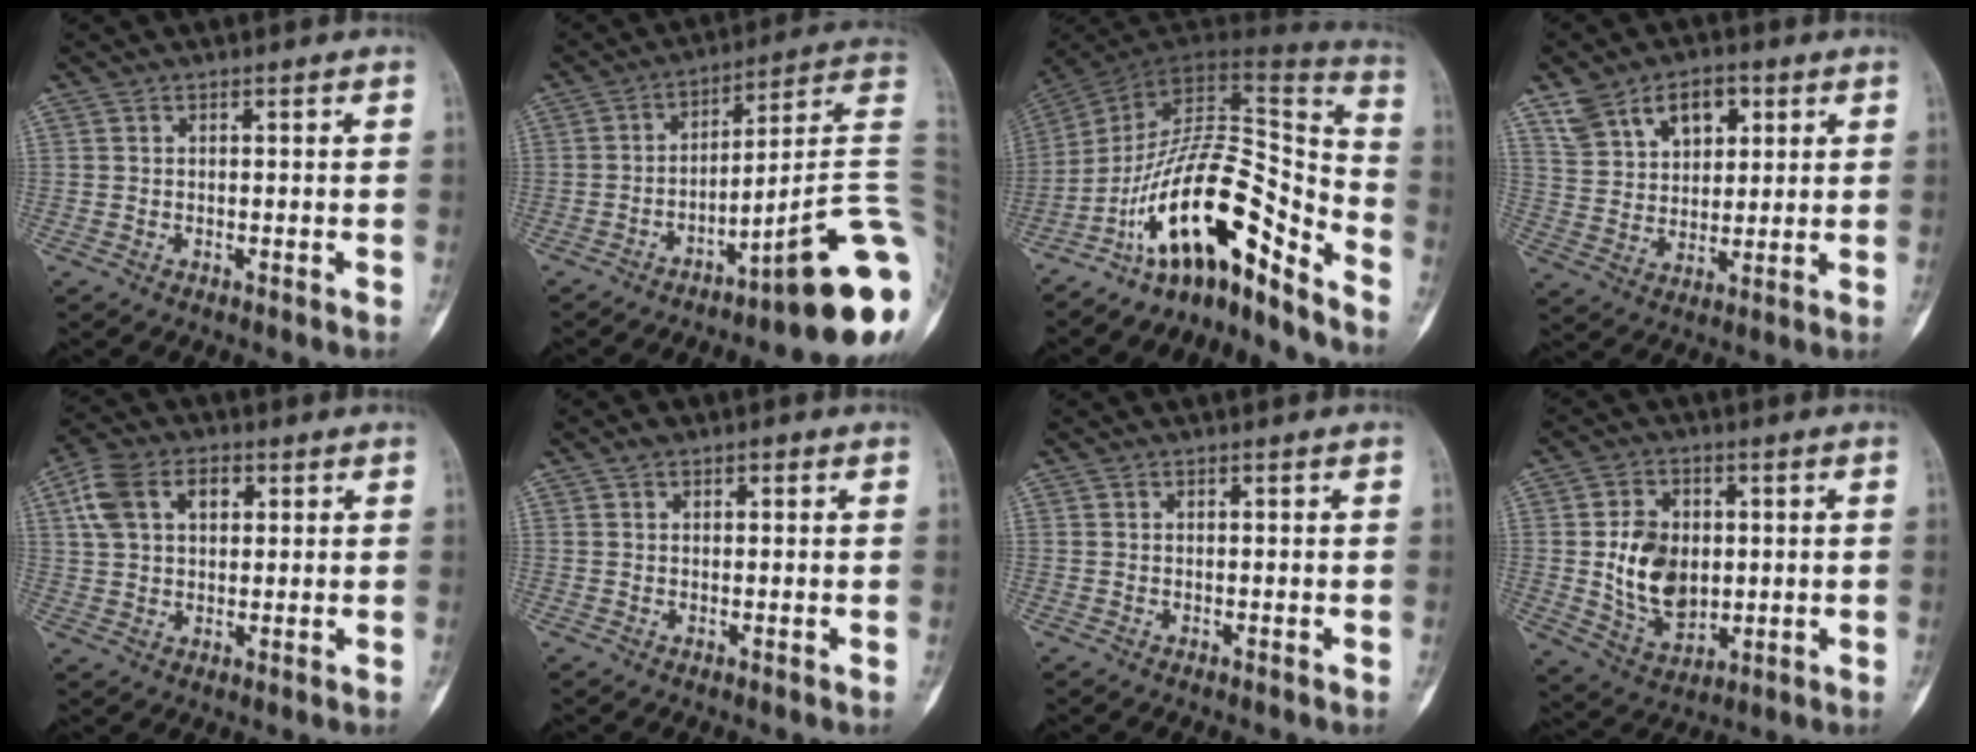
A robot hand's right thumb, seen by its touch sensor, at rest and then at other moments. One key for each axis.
{"total": 20.7, "fx": -8.1, "fy": 2.7, "fz": 18.8, "tx": -0.176, "ty": 0.075, "tz": -0.109}
{"total": 20.4, "fx": -13.9, "fy": 6.4, "fz": 13.4, "tx": -0.185, "ty": 0.135, "tz": -0.235}
{"total": 11.3, "fx": 5.8, "fy": 7.4, "fz": 6.4, "tx": -0.079, "ty": -0.011, "tz": 0.112}
{"total": 10.3, "fx": 3.5, "fy": 6.7, "fz": 6.9, "tx": -0.123, "ty": 0.015, "tz": 0.062}
{"total": 2.4, "fx": 1.2, "fy": 1.5, "fz": 1.5, "tx": -0.021, "ty": 0.006, "tz": 0.018}
{"total": 0.0}
{"total": 11.6, "fx": 0.5, "fy": 8.4, "fz": 8.0, "tx": -0.109, "ty": -0.011, "tz": 0.019}